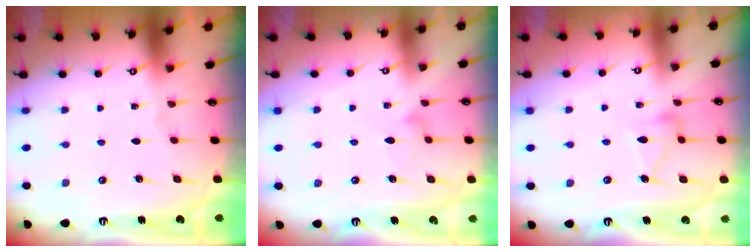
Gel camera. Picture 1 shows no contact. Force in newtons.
{"total": 8.3, "press": 8.3, "slide": 0.4}
{"total": 8.5, "press": 8.5, "slide": 0.4}